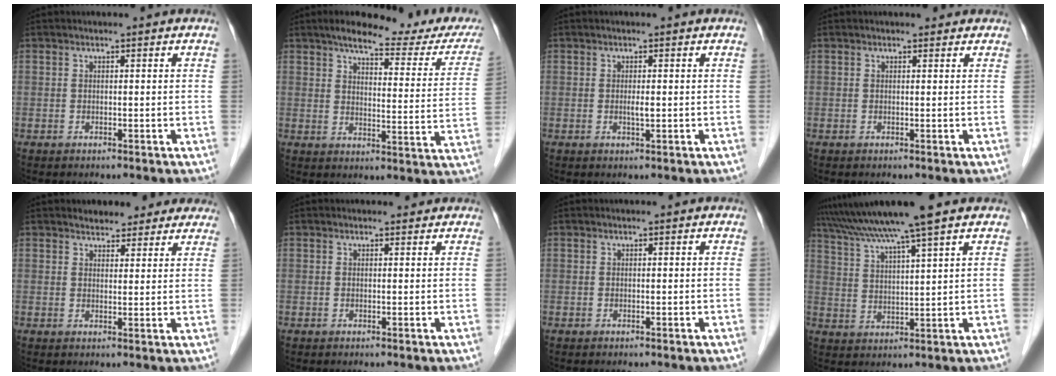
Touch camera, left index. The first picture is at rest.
{"total": 19.3, "force": [16.4, 3.5, 9.7], "torque": [-0.113, -0.014, 0.190]}
{"total": 1.0, "force": [-0.1, 0.1, 1.0], "torque": [-0.020, -0.002, -0.002]}
{"total": 1.0, "force": [0.8, 0.4, 0.3], "torque": [-0.009, 0.006, 0.010]}
{"total": 6.8, "force": [6.0, 2.9, 1.6], "torque": [-0.001, 0.009, 0.068]}
{"total": 1.1, "force": [1.0, 0.4, 0.1], "torque": [-0.009, 0.000, 0.010]}
{"total": 0.0}
{"total": 11.0, "force": [9.0, -1.8, 6.1], "torque": [-0.111, 0.020, 0.150]}